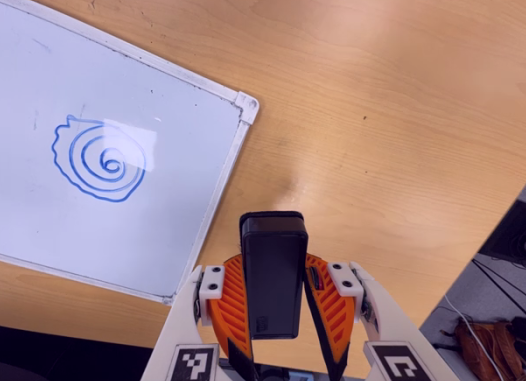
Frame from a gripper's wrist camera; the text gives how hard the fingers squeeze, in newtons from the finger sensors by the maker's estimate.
{"total": 7.8, "left": 6.2, "right": 9.4}